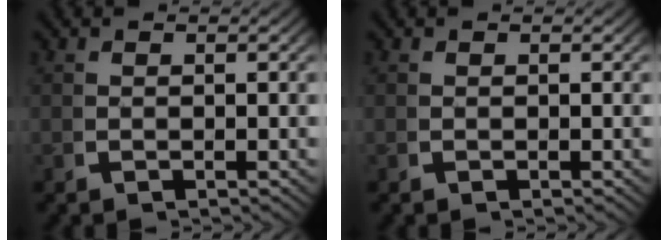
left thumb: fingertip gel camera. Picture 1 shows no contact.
{"total": 0.0}